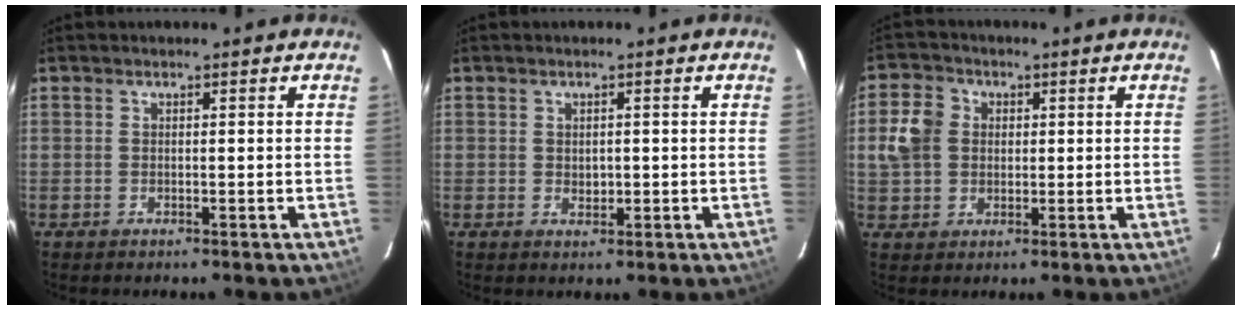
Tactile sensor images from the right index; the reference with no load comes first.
{"total": 1.6, "force": [0.0, 1.4, 0.9], "torque": [-0.012, 0.000, 0.003]}
{"total": 7.9, "force": [1.0, 6.9, 3.6], "torque": [-0.077, 0.023, 0.017]}